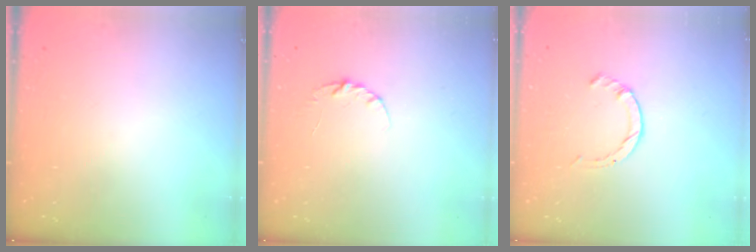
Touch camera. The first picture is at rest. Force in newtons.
{"total": 4.0, "press": 4.0, "slide": 0.4}
{"total": 1.7, "press": 1.7, "slide": 0.2}